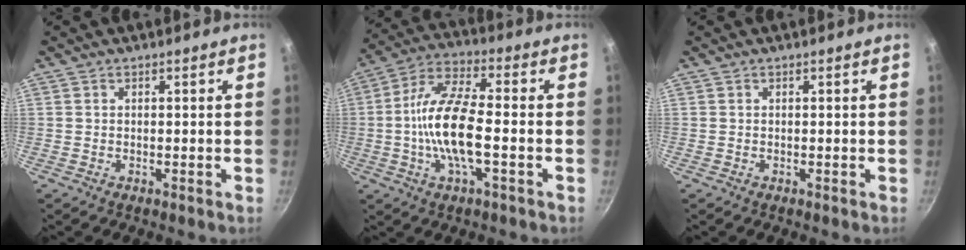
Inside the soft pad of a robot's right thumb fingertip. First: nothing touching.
{"total": 14.1, "force": [-2.0, 4.8, 13.2], "torque": [-0.272, 0.026, -0.042]}
{"total": 0.0}